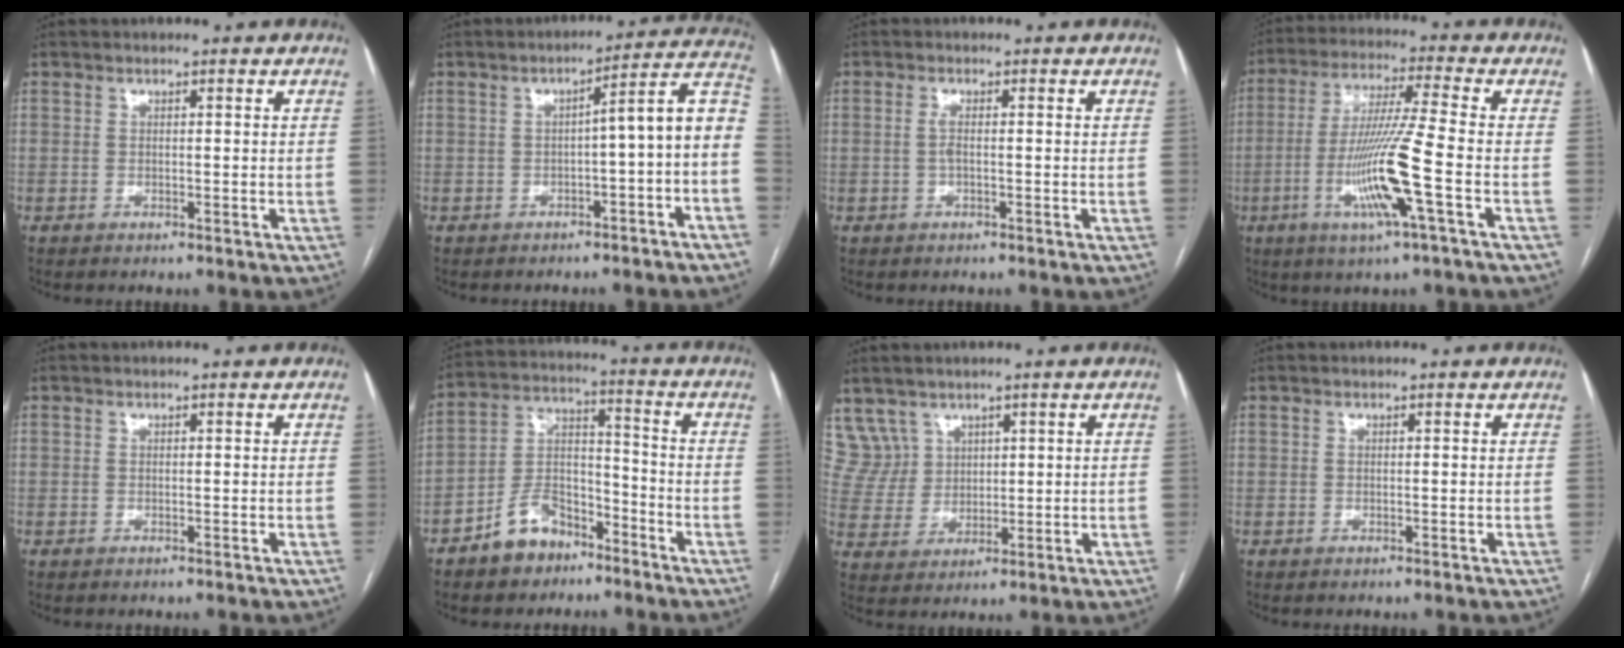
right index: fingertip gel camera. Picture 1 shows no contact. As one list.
[{"total": 9.4, "force": [-2.9, 1.0, 8.9], "torque": [-0.103, 0.039, -0.044]}, {"total": 1.4, "force": [-0.1, 0.2, 1.4], "torque": [-0.031, 0.001, -0.002]}, {"total": 12.4, "force": [-3.8, -1.1, 11.8], "torque": [-0.235, -0.014, -0.078]}, {"total": 0.0}, {"total": 9.2, "force": [-6.3, 5.2, 4.2], "torque": [-0.089, 0.020, -0.113]}, {"total": 5.9, "force": [4.0, 4.3, -0.2], "torque": [0.001, 0.017, 0.095]}, {"total": 0.0}]